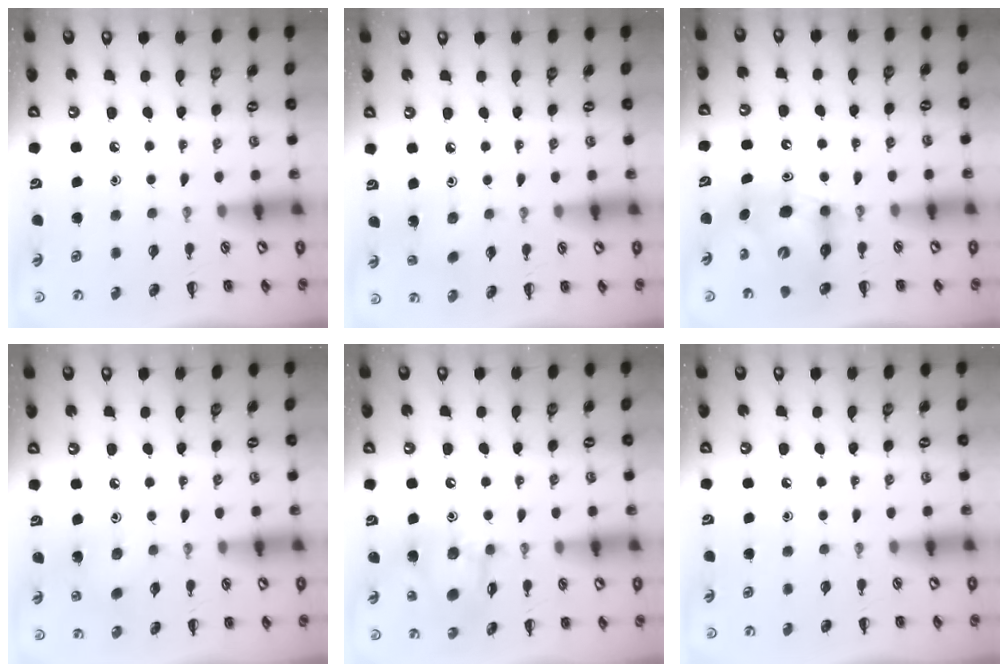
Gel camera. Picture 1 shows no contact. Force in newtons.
{"total": 2.7, "press": 2.6, "slide": 0.8}
{"total": 6.8, "press": 6.7, "slide": 1.5}
{"total": 3.4, "press": 3.3, "slide": 1.0}
{"total": 13.2, "press": 12.9, "slide": 2.9}
{"total": 0.0}